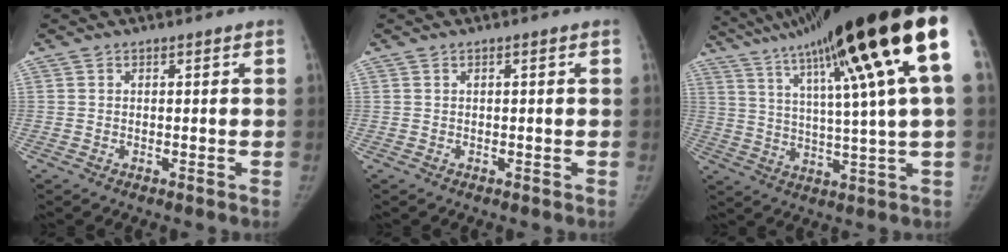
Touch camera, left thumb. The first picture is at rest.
{"total": 0.0}
{"total": 27.7, "force": [14.7, 1.3, 23.4], "torque": [-0.357, -0.017, 0.234]}